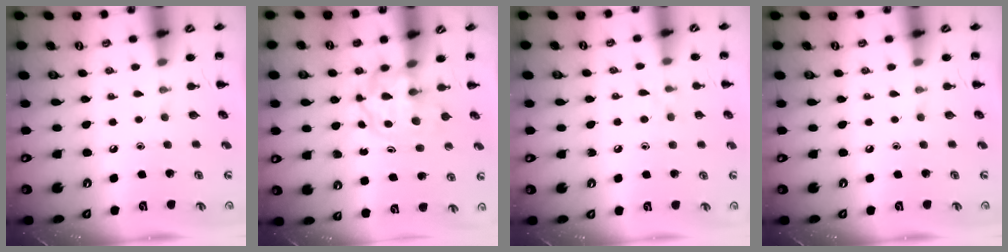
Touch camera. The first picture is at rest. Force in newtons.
{"total": 3.9, "press": 3.9, "slide": 0.5}
{"total": 5.3, "press": 4.9, "slide": 2.0}
{"total": 0.0}